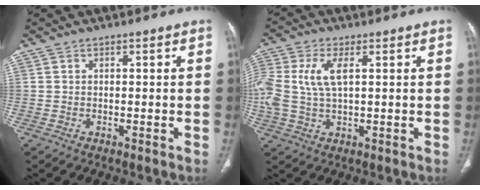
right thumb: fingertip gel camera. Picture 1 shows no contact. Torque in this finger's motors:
{"motor_torque": [0.00, -0.01, 0.98, 0.63, 0.15]}